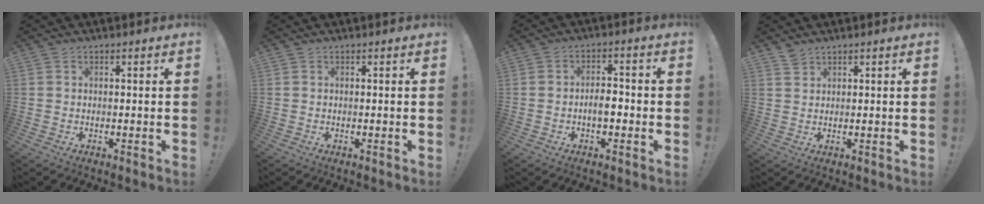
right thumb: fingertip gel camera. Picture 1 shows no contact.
{"total": 0.0}
{"total": 5.4, "force": [-1.7, 3.0, 4.1], "torque": [-0.052, 0.010, -0.032]}
{"total": 2.4, "force": [2.2, 0.7, 0.6], "torque": [0.001, -0.015, 0.040]}